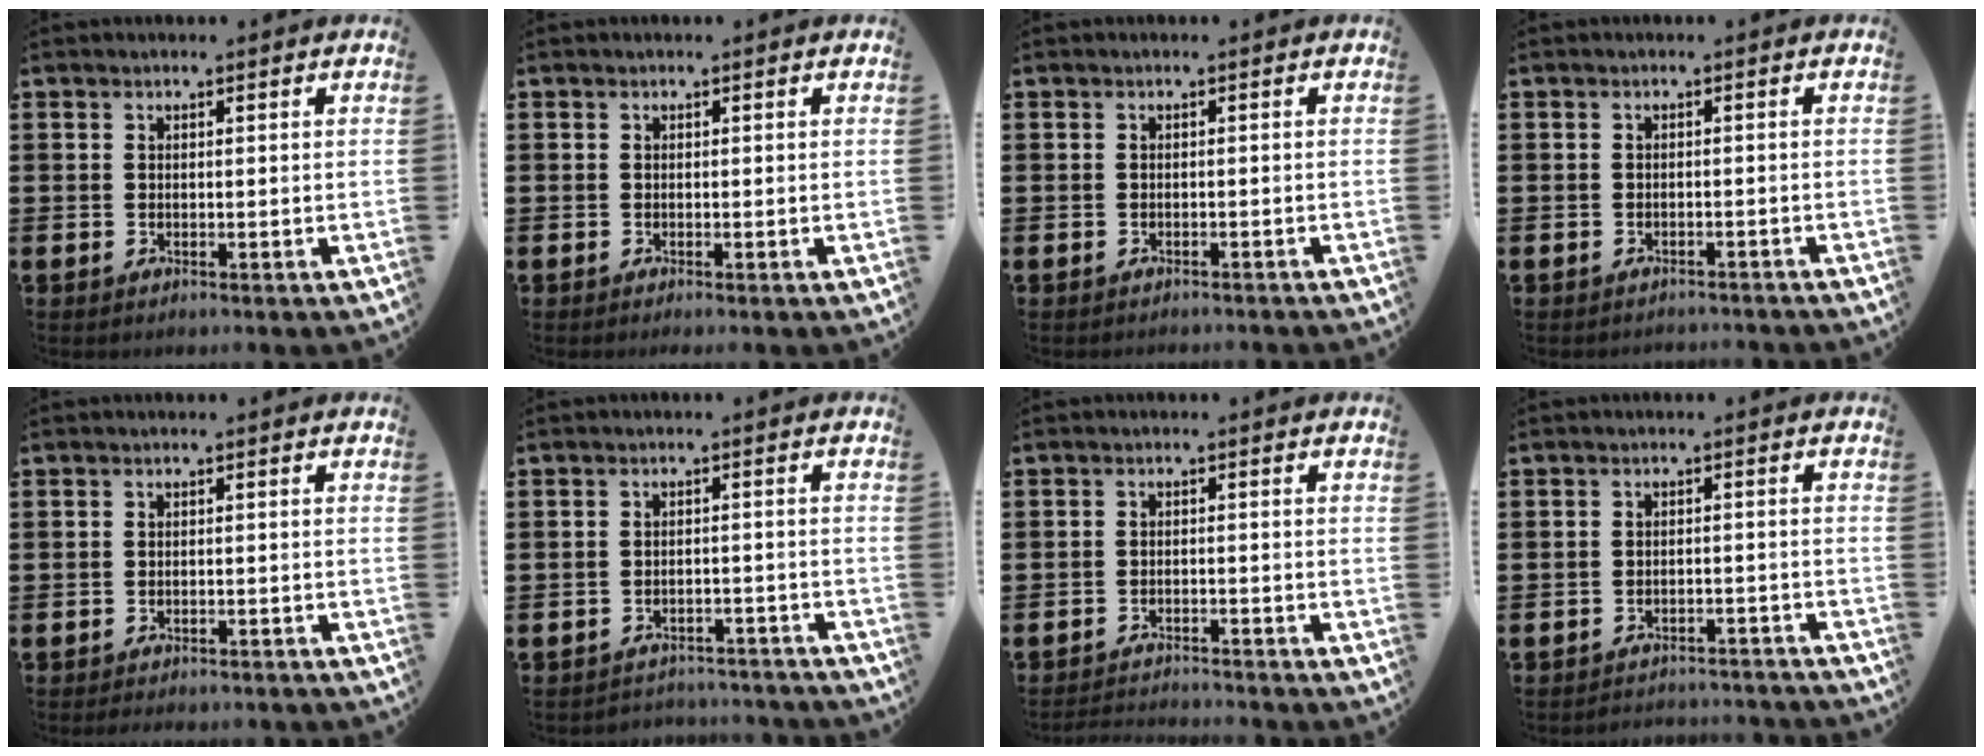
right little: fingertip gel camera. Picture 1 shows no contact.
{"total": 0.0}
{"total": 0.6, "force": [-0.6, 0.0, 0.0], "torque": [-0.001, -0.002, -0.011]}
{"total": 0.9, "force": [-0.9, 0.0, 0.0], "torque": [-0.003, 0.001, -0.020]}
{"total": 1.1, "force": [-1.1, 0.0, 0.0], "torque": [-0.004, 0.001, -0.022]}
{"total": 2.3, "force": [-2.3, 0.1, -0.2], "torque": [-0.003, 0.004, -0.050]}
{"total": 2.1, "force": [-2.1, -0.1, -0.1], "torque": [-0.003, 0.003, -0.045]}
{"total": 2.1, "force": [-2.1, 0.0, -0.1], "torque": [-0.004, 0.004, -0.046]}